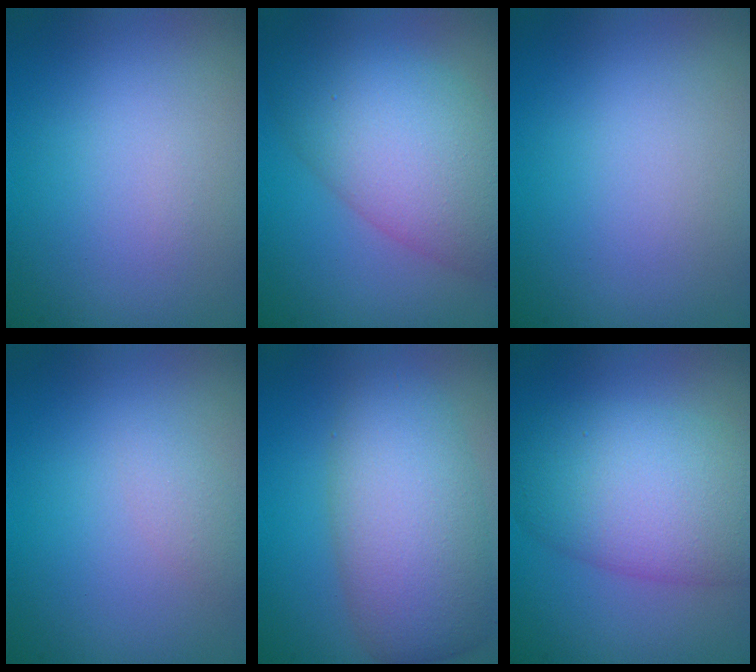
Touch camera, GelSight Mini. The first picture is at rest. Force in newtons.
{"total": 9.0, "press": 9.0, "slide": 0.3}
{"total": 0.0}
{"total": 1.1, "press": 1.1, "slide": 0.0}
{"total": 7.5, "press": 7.5, "slide": 0.3}
{"total": 9.0, "press": 9.0, "slide": 0.4}